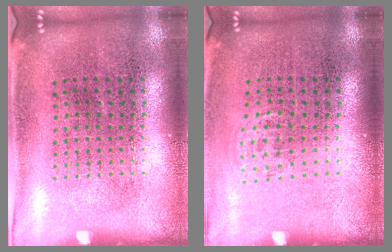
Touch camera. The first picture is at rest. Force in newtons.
{"total": 0.5, "press": 0.5, "slide": 0.3}